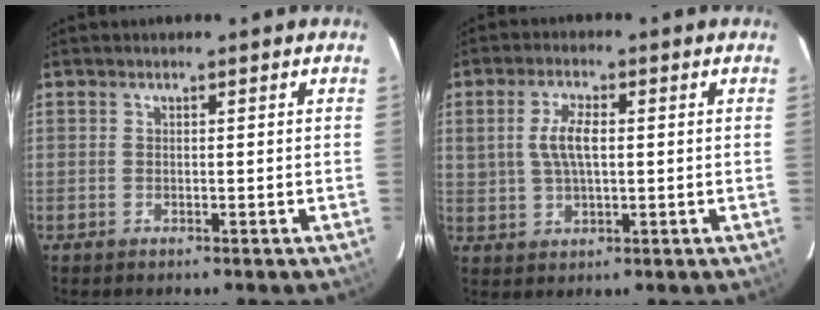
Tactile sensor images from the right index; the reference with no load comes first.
{"total": 6.0, "force": [0.9, 2.7, 5.3], "torque": [-0.104, 0.006, 0.022]}